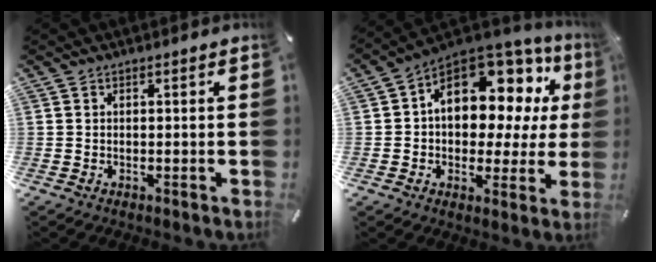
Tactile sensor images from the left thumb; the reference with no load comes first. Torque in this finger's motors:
{"motor_torque": [1.31, 1.24, 1.22, -0.87, 0.53]}